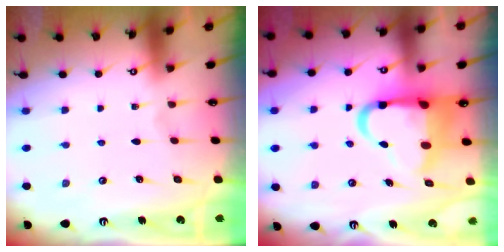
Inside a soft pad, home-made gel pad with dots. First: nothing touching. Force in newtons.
{"total": 12.5, "press": 12.0, "slide": 3.2}